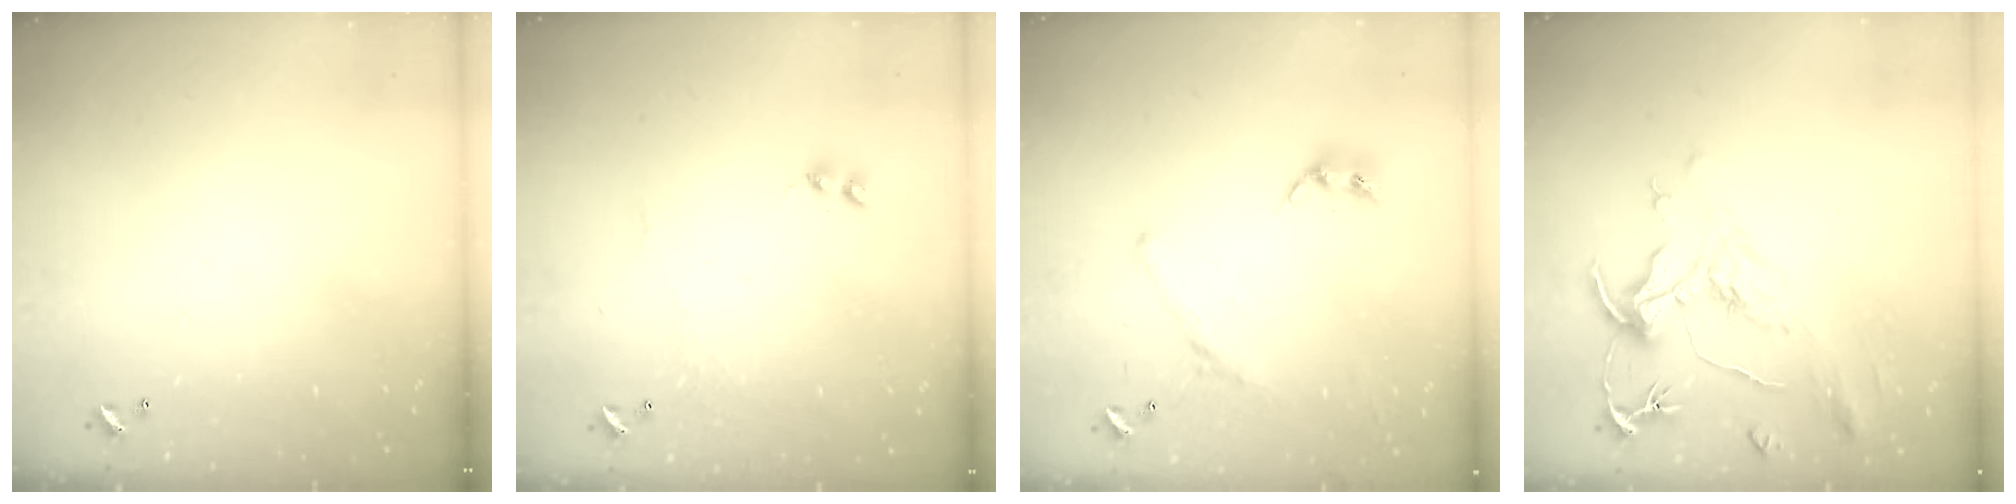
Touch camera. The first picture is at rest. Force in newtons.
{"total": 2.9, "press": 2.8, "slide": 0.5}
{"total": 1.2, "press": 0.6, "slide": 1.0}
{"total": 2.2, "press": 1.8, "slide": 1.3}